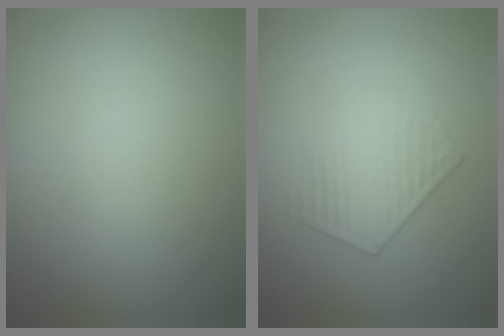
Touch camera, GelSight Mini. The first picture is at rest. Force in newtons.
{"total": 1.7, "press": 1.2, "slide": 1.3}